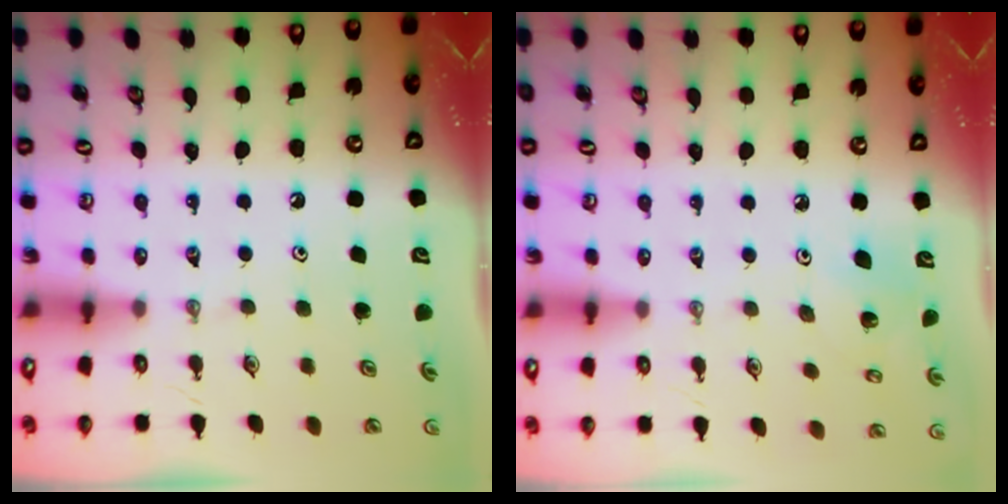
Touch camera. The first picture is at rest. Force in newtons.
{"total": 4.5, "press": 4.5, "slide": 0.4}